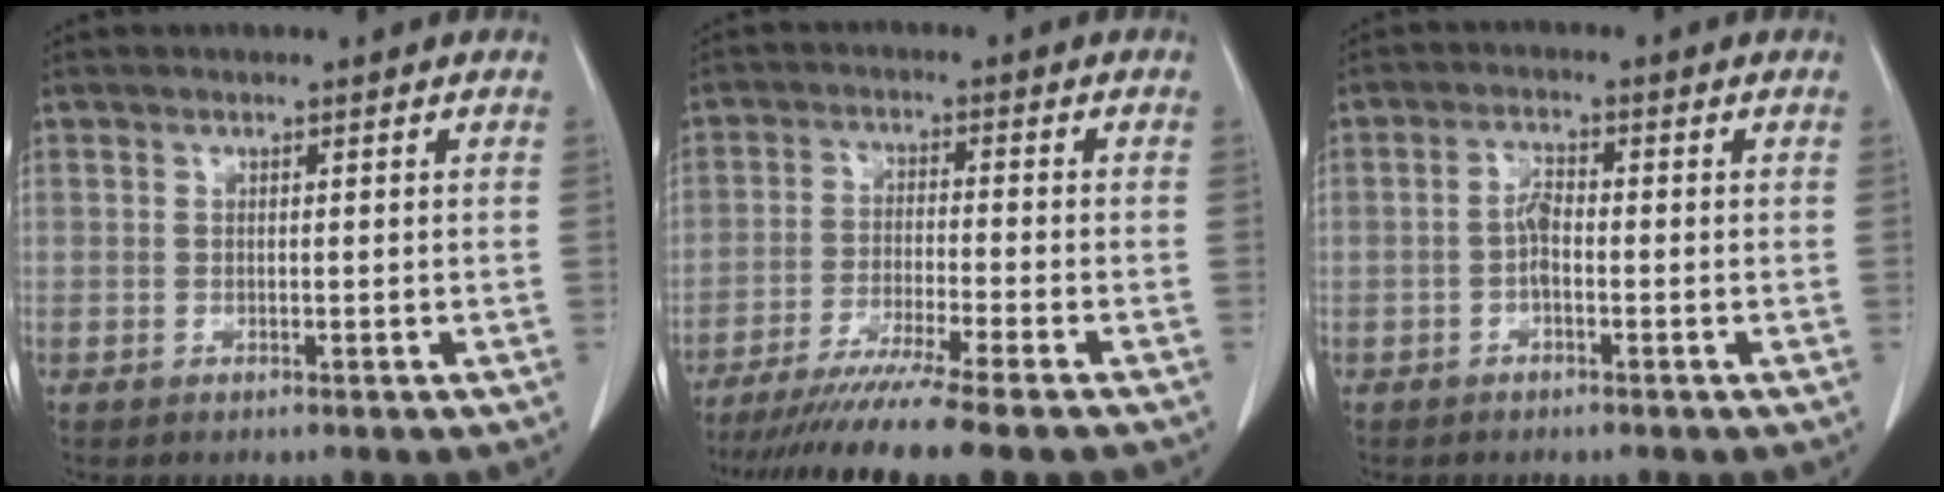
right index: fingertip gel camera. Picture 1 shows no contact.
{"total": 13.3, "force": [-11.0, -1.4, 7.3], "torque": [-0.102, -0.042, -0.172]}
{"total": 2.7, "force": [-0.7, 1.0, 2.4], "torque": [-0.047, 0.005, -0.014]}